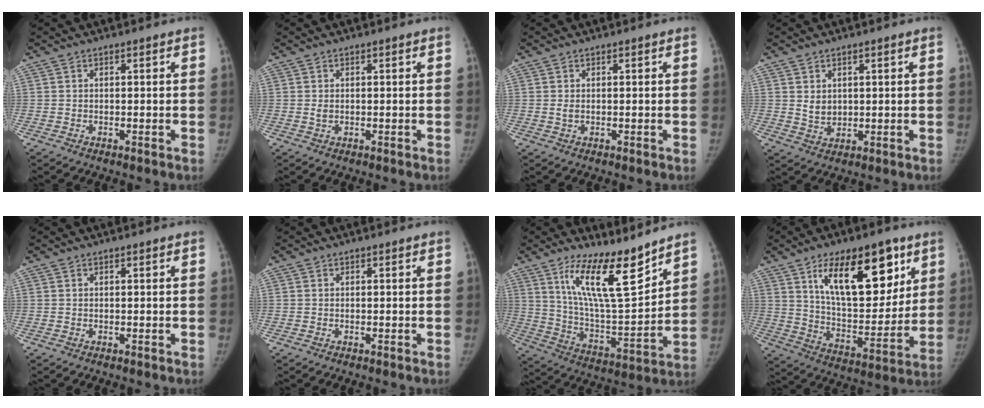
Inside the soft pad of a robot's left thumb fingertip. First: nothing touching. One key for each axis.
{"total": 1.1, "fx": 0.2, "fy": 0.6, "fz": 0.9, "tx": -0.015, "ty": 0.000, "tz": 0.009}
{"total": 1.1, "fx": 0.2, "fy": 0.5, "fz": 1.0, "tx": -0.021, "ty": 0.003, "tz": 0.010}
{"total": 3.4, "fx": 1.1, "fy": 2.4, "fz": 2.0, "tx": -0.025, "ty": -0.013, "tz": 0.029}
{"total": 0.0}
{"total": 0.0}
{"total": 16.6, "fx": 11.2, "fy": 3.9, "fz": 11.6, "tx": -0.174, "ty": -0.082, "tz": 0.210}
{"total": 21.8, "fx": 10.6, "fy": 10.0, "fz": 16.2, "tx": -0.202, "ty": -0.048, "tz": 0.184}